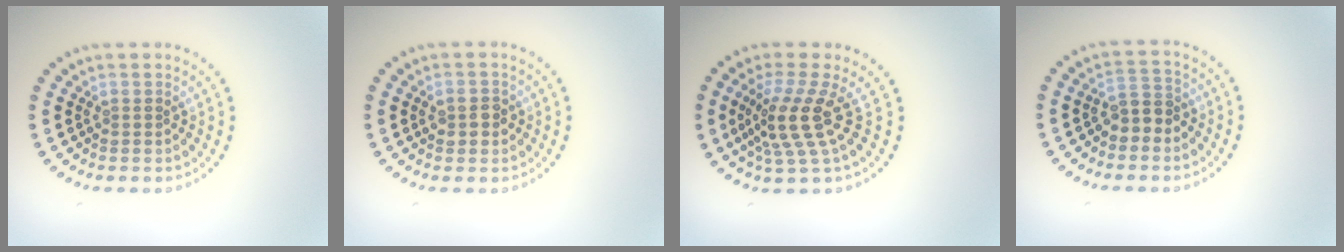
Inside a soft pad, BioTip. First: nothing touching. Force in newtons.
{"total": 1.8, "press": 1.8, "slide": 0.1}
{"total": 4.2, "press": 3.0, "slide": 3.0}
{"total": 2.6, "press": 2.4, "slide": 0.9}